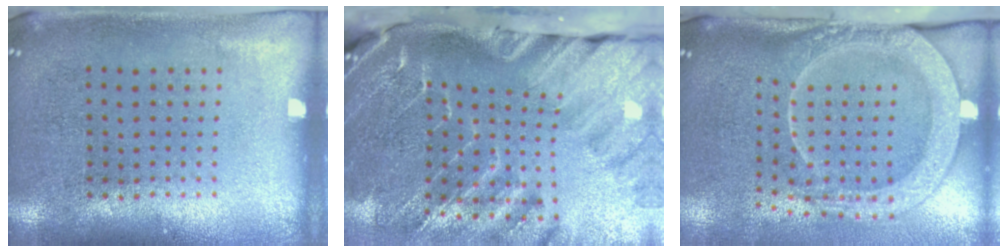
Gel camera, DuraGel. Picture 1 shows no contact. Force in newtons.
{"total": 4.0, "press": 3.2, "slide": 2.4}
{"total": 2.8, "press": 2.2, "slide": 1.8}